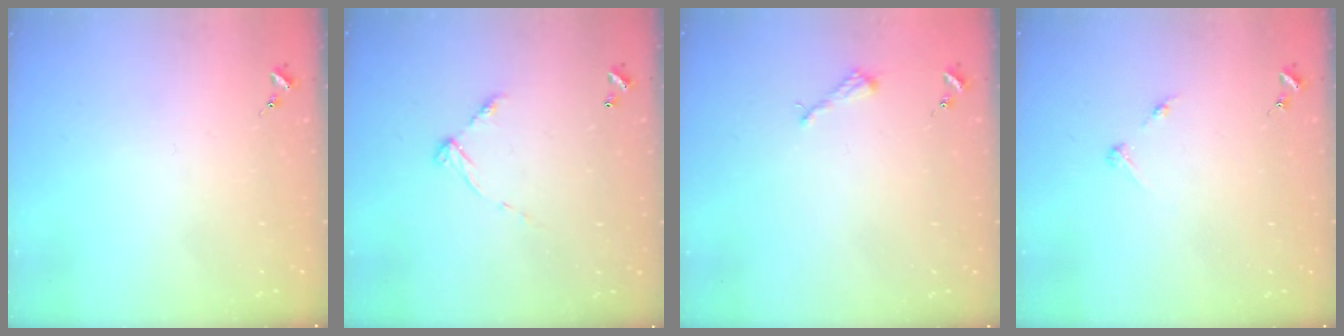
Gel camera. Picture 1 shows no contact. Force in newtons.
{"total": 5.8, "press": 5.8, "slide": 0.4}
{"total": 2.6, "press": 2.6, "slide": 0.3}
{"total": 3.2, "press": 3.1, "slide": 0.4}